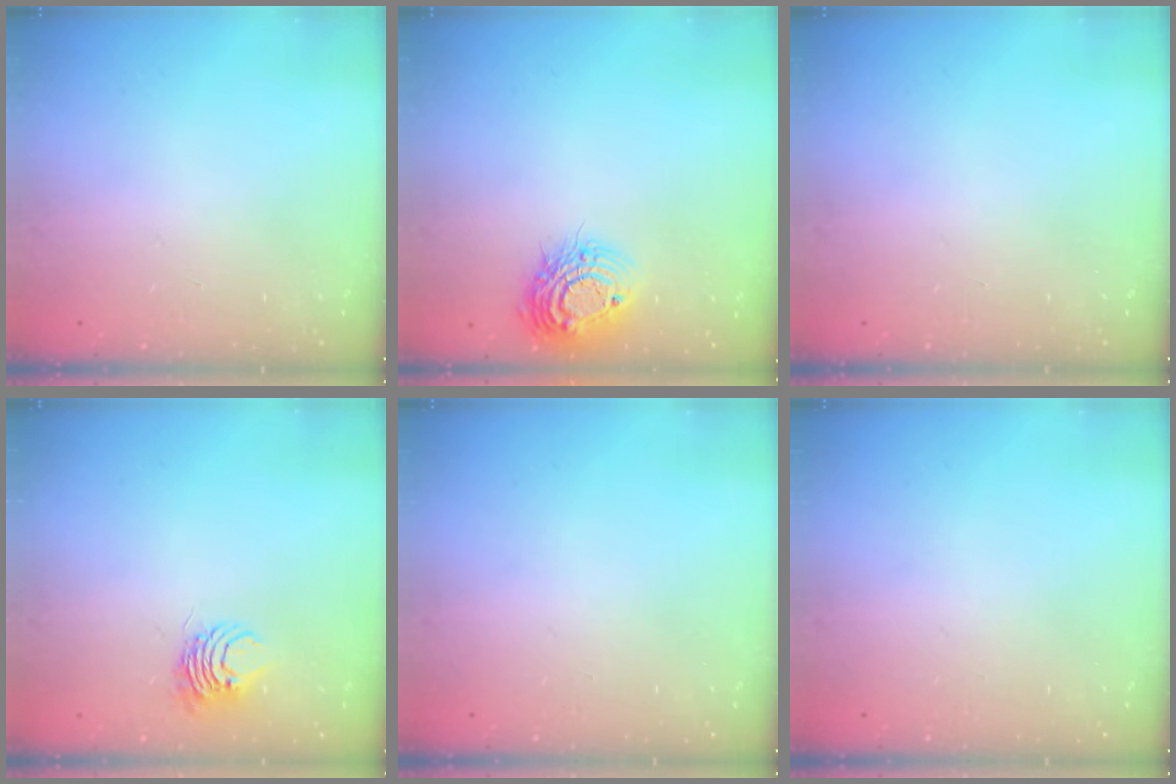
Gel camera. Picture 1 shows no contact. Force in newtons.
{"total": 12.7, "press": 12.7, "slide": 0.8}
{"total": 0.0}
{"total": 5.9, "press": 5.9, "slide": 0.2}
{"total": 0.0}
{"total": 0.0}